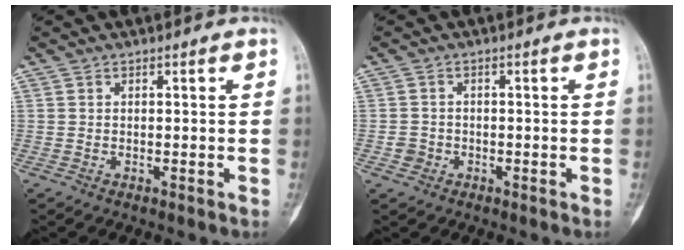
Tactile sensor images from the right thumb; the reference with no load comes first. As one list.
[{"total": 2.0, "force": [-0.7, 1.9, 0.3], "torque": [0.007, 0.011, -0.015]}]